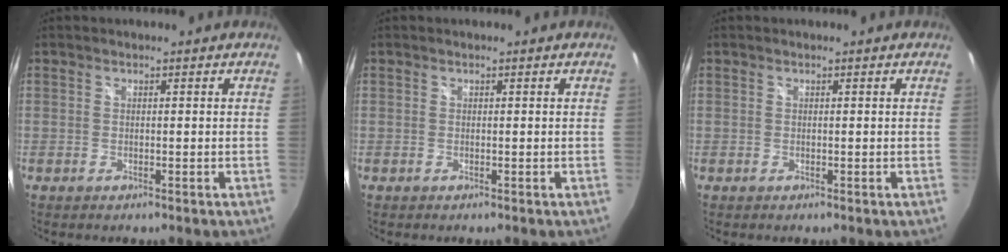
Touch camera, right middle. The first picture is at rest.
{"total": 0.0}
{"total": 0.0}